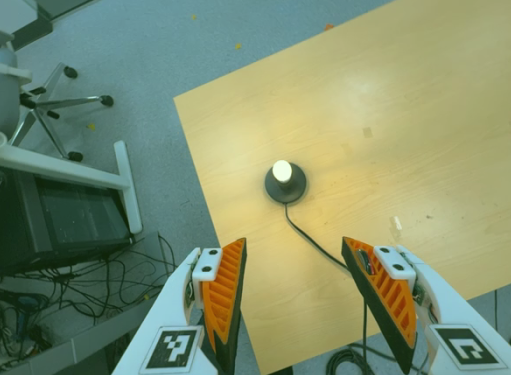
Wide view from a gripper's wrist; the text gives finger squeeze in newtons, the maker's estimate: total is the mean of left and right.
{"total": 0.0}